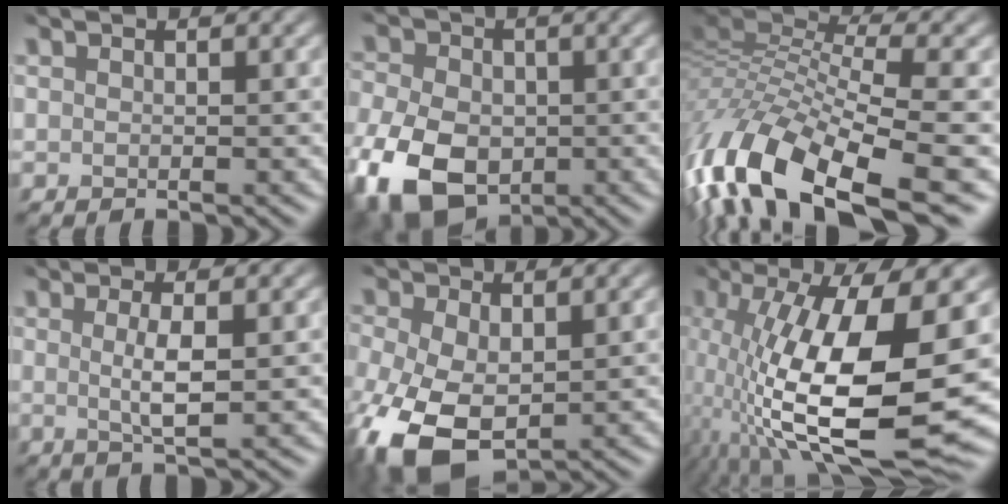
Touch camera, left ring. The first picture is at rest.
{"total": 8.8, "force": [-4.1, 5.9, 5.1], "torque": [-0.130, -0.021, -0.083]}
{"total": 13.1, "force": [-7.1, 5.6, 9.5], "torque": [-0.213, -0.004, -0.134]}
{"total": 2.5, "force": [-0.3, 0.5, 2.4], "torque": [-0.046, -0.012, -0.005]}
{"total": 8.8, "force": [-3.2, 5.1, 6.4], "torque": [-0.172, -0.028, -0.053]}
{"total": 14.2, "force": [-3.3, 4.5, 13.1], "torque": [-0.246, -0.020, -0.053]}